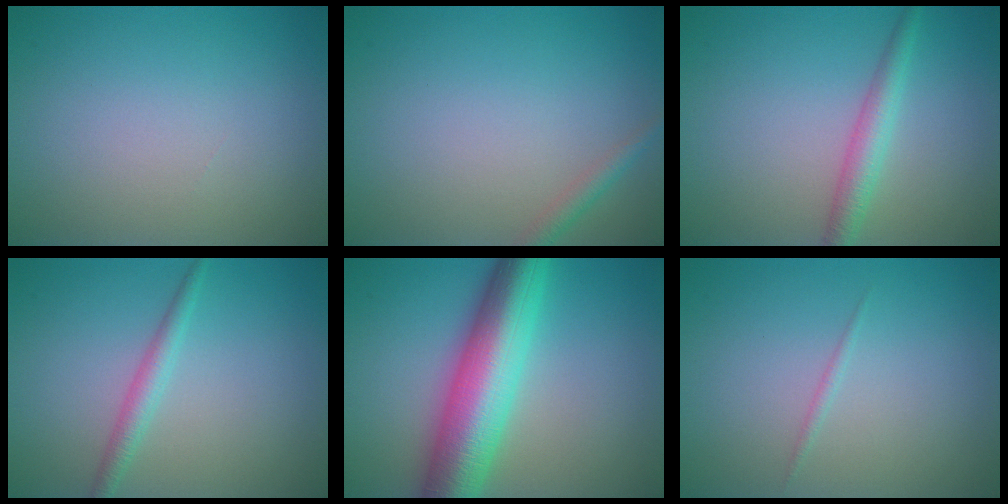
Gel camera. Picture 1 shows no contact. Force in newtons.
{"total": 1.3, "press": 1.3, "slide": 0.0}
{"total": 2.6, "press": 2.6, "slide": 0.1}
{"total": 1.9, "press": 1.9, "slide": 0.1}
{"total": 10.1, "press": 10.1, "slide": 0.2}
{"total": 0.5, "press": 0.5, "slide": 0.0}